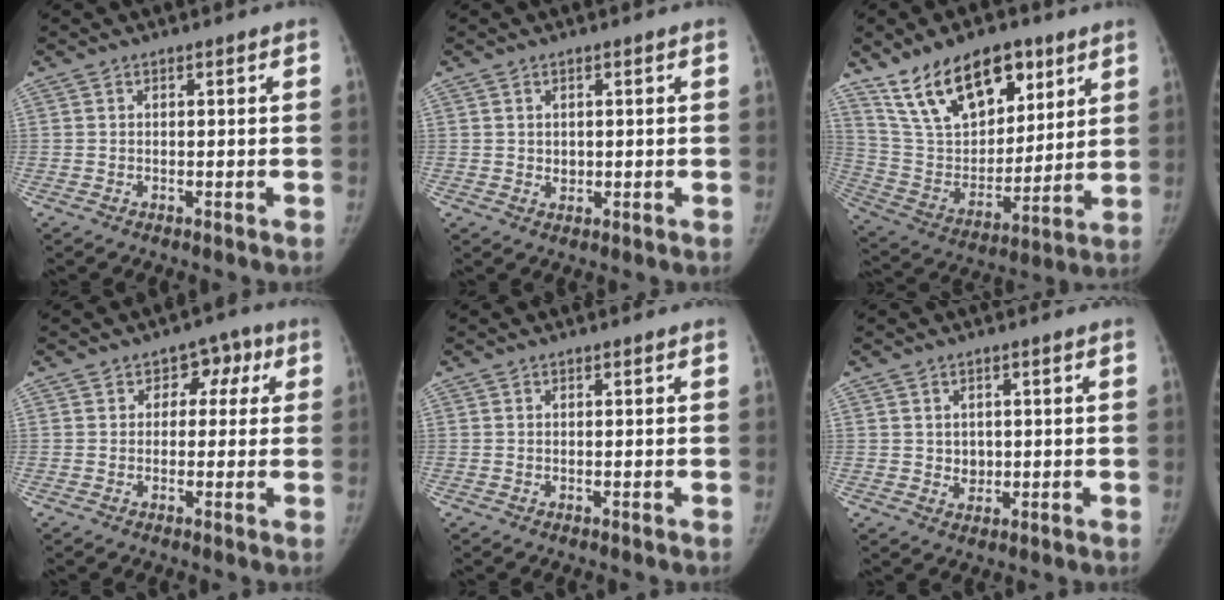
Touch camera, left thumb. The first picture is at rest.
{"total": 1.4, "force": [0.2, 1.3, 0.6], "torque": [-0.005, -0.003, 0.008]}
{"total": 21.4, "force": [13.0, 11.4, 12.6], "torque": [-0.176, -0.045, 0.244]}
{"total": 5.1, "force": [1.4, 4.2, 2.6], "torque": [0.012, 0.007, 0.007]}
{"total": 0.0}
{"total": 2.6, "force": [0.2, 2.3, 1.2], "torque": [-0.005, -0.002, 0.008]}